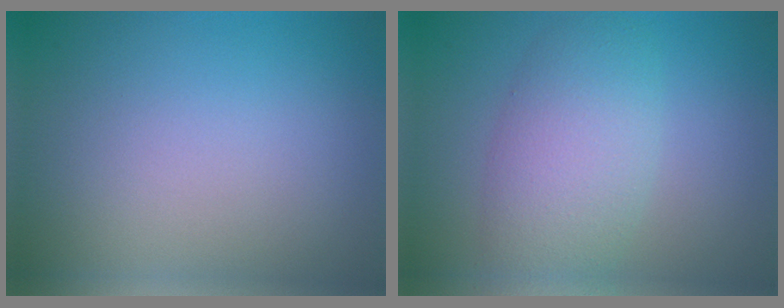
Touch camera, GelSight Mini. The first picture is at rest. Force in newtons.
{"total": 5.5, "press": 5.5, "slide": 0.3}